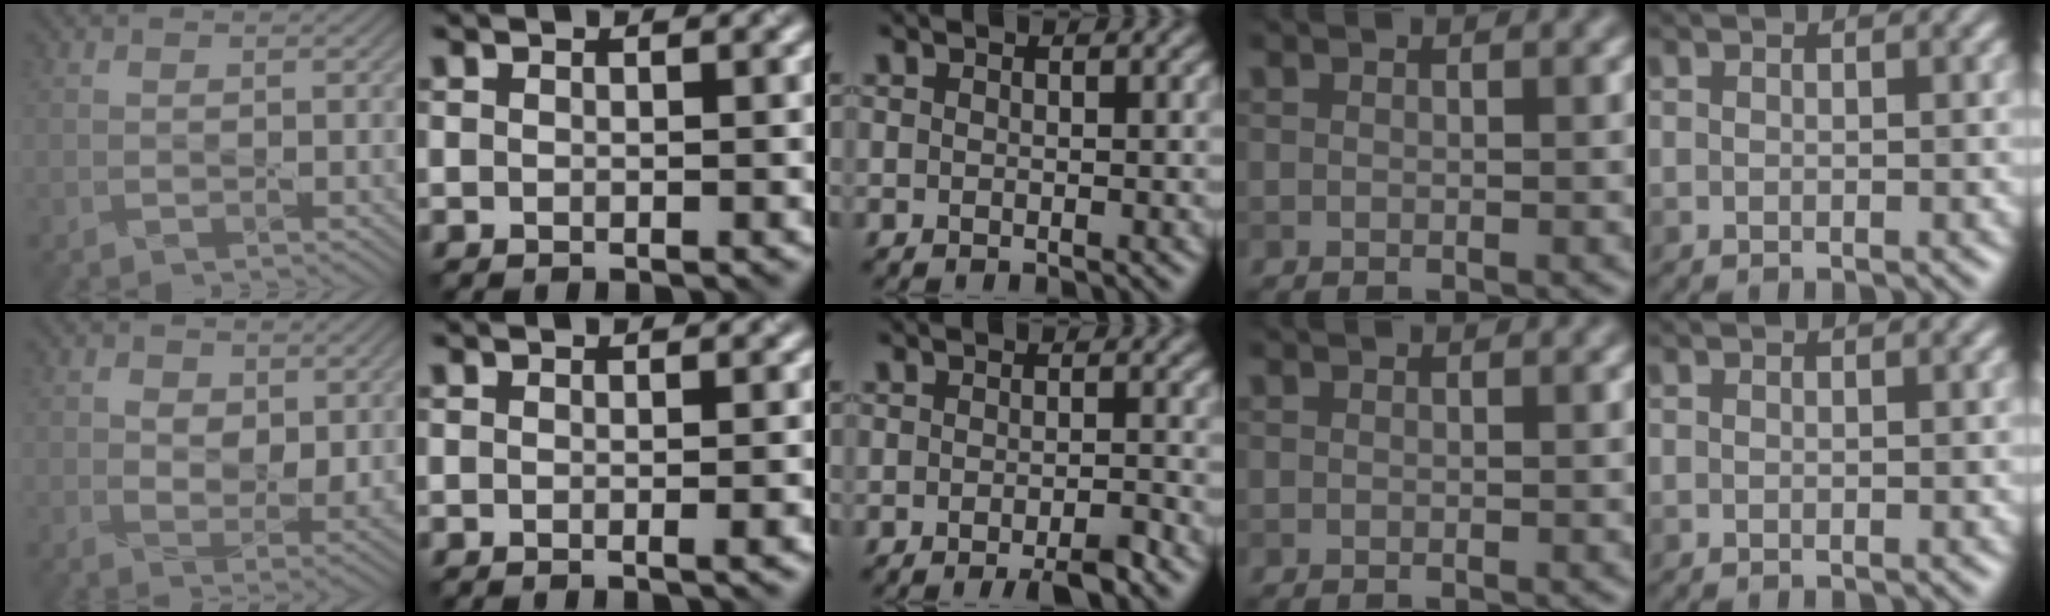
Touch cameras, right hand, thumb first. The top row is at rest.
{"thumb": {"total": 4.5, "force": [1.1, 3.1, 3.2], "torque": [-0.057, -0.012, 0.021]}, "index": {"total": 1.7, "force": [-0.5, 0.4, 1.6], "torque": [-0.017, -0.002, -0.008]}, "middle": {"total": 2.8, "force": [-2.0, 0.6, 1.9], "torque": [-0.028, 0.002, -0.029]}}